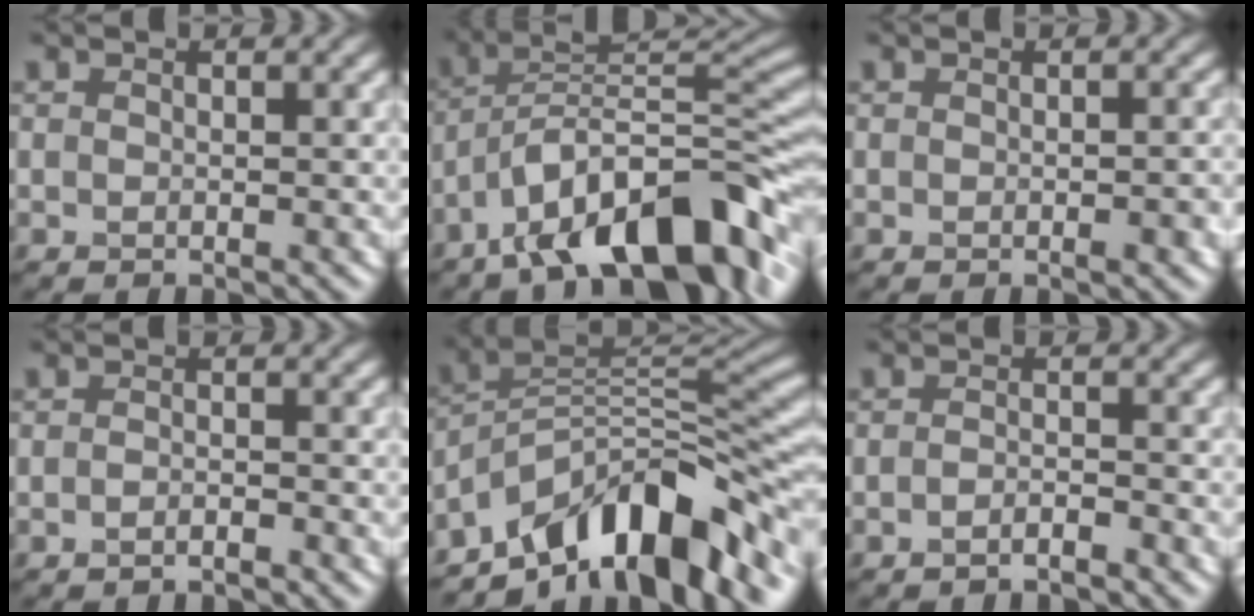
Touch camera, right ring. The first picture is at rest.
{"total": 13.1, "force": [-7.8, 4.3, 9.7], "torque": [-0.137, 0.020, -0.136]}
{"total": 1.2, "force": [-0.4, 0.2, 1.1], "torque": [-0.016, 0.000, -0.004]}
{"total": 1.1, "force": [-0.8, 0.2, 0.7], "torque": [-0.011, 0.001, -0.015]}
{"total": 12.0, "force": [-8.0, 4.4, 7.7], "torque": [-0.100, 0.020, -0.151]}
{"total": 1.4, "force": [-1.0, 0.3, 0.9], "torque": [-0.015, 0.001, -0.022]}